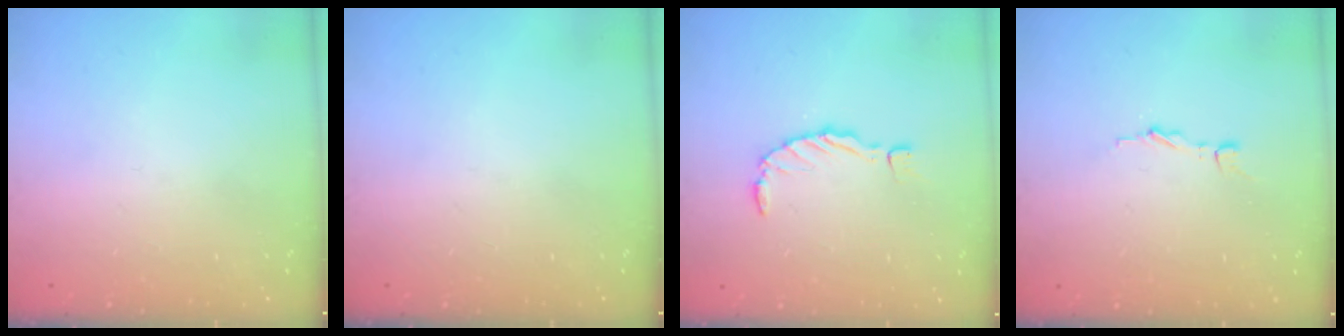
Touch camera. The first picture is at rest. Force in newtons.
{"total": 0.0}
{"total": 0.0}
{"total": 3.6, "press": 3.6, "slide": 0.3}